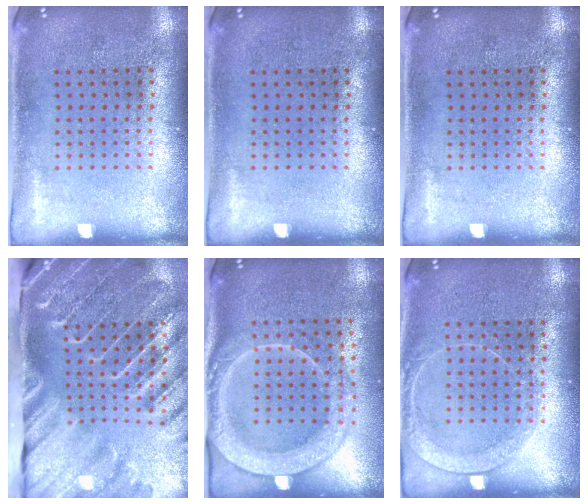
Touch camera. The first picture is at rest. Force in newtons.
{"total": 0.0}
{"total": 0.0}
{"total": 4.4, "press": 3.4, "slide": 2.8}
{"total": 2.3, "press": 2.2, "slide": 0.9}
{"total": 1.7, "press": 1.7, "slide": 0.3}